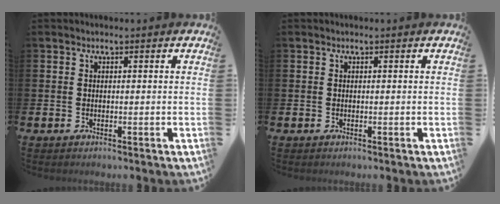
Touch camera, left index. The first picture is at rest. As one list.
[{"total": 0.0}]